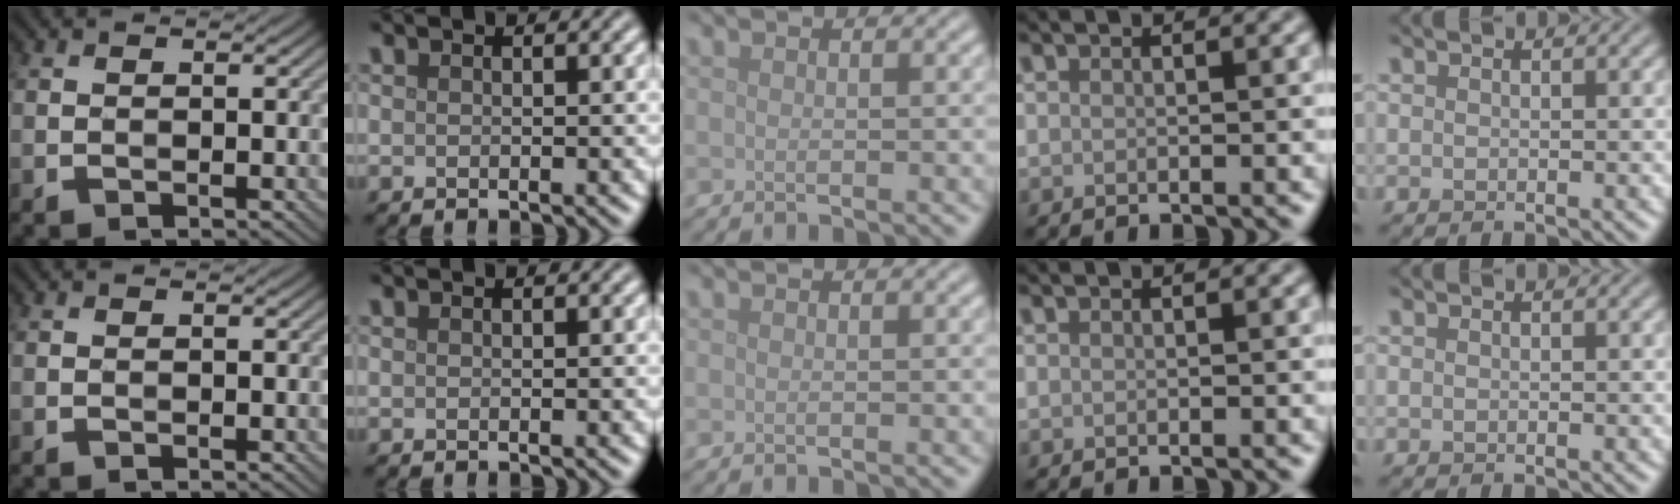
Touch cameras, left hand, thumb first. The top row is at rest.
{}